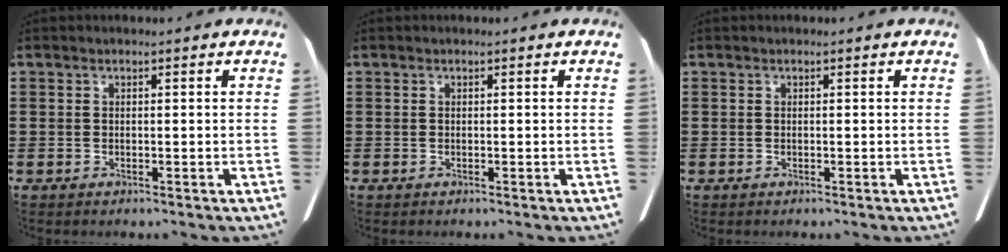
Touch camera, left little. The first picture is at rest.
{"total": 0.0}
{"total": 0.0}